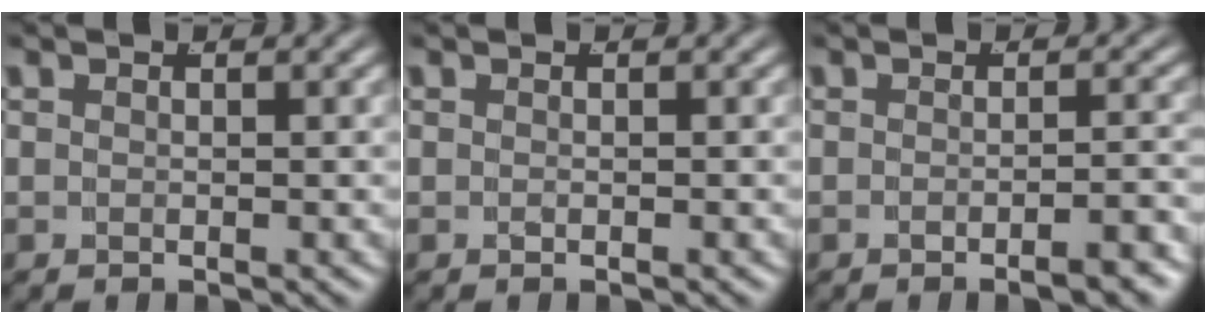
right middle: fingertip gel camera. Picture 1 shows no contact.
{"total": 0.0}
{"total": 2.7, "force": [-2.2, 0.0, 1.6], "torque": [-0.012, 0.014, -0.043]}